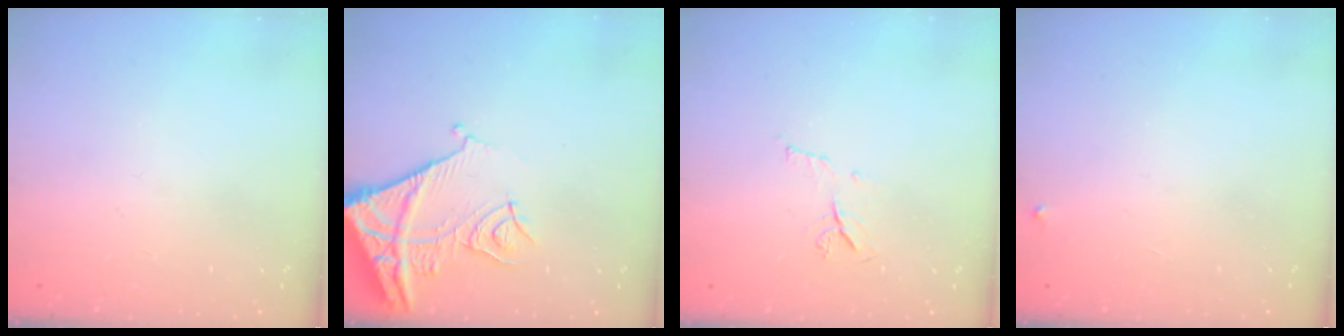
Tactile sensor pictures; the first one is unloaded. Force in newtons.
{"total": 12.8, "press": 12.7, "slide": 1.6}
{"total": 6.5, "press": 6.5, "slide": 0.8}
{"total": 2.1, "press": 2.1, "slide": 0.1}